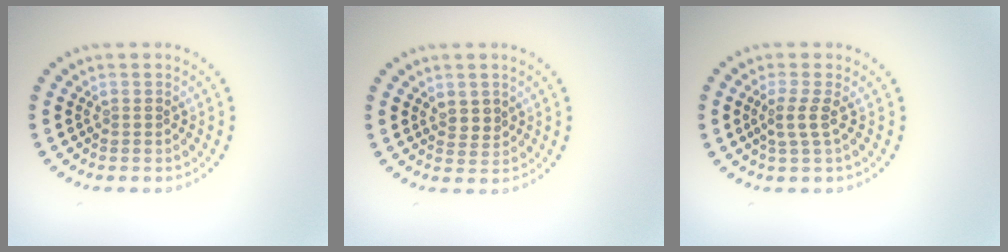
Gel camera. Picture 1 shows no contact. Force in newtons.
{"total": 1.5, "press": 1.3, "slide": 0.8}
{"total": 1.9, "press": 1.4, "slide": 1.3}